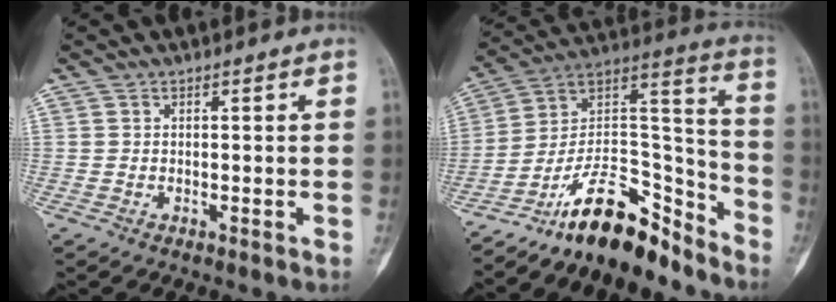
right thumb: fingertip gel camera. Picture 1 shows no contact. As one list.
[{"total": 18.8, "force": [-15.0, 6.8, 9.0], "torque": [-0.108, 0.138, -0.260]}]